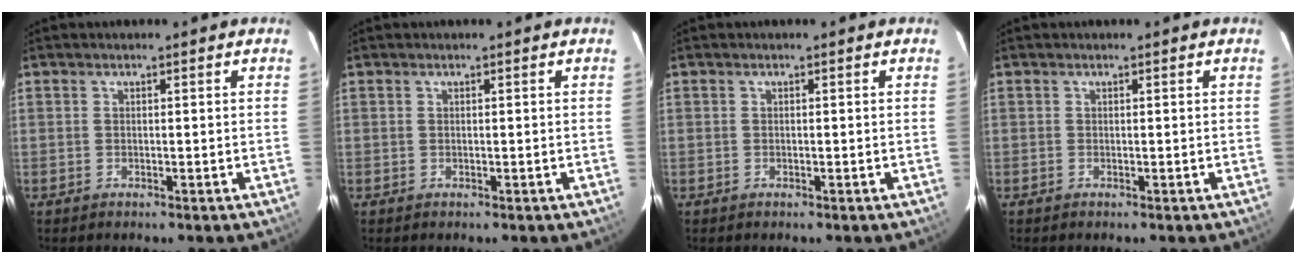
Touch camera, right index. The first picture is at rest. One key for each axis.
{"total": 0.0}
{"total": 0.0}
{"total": 0.0}